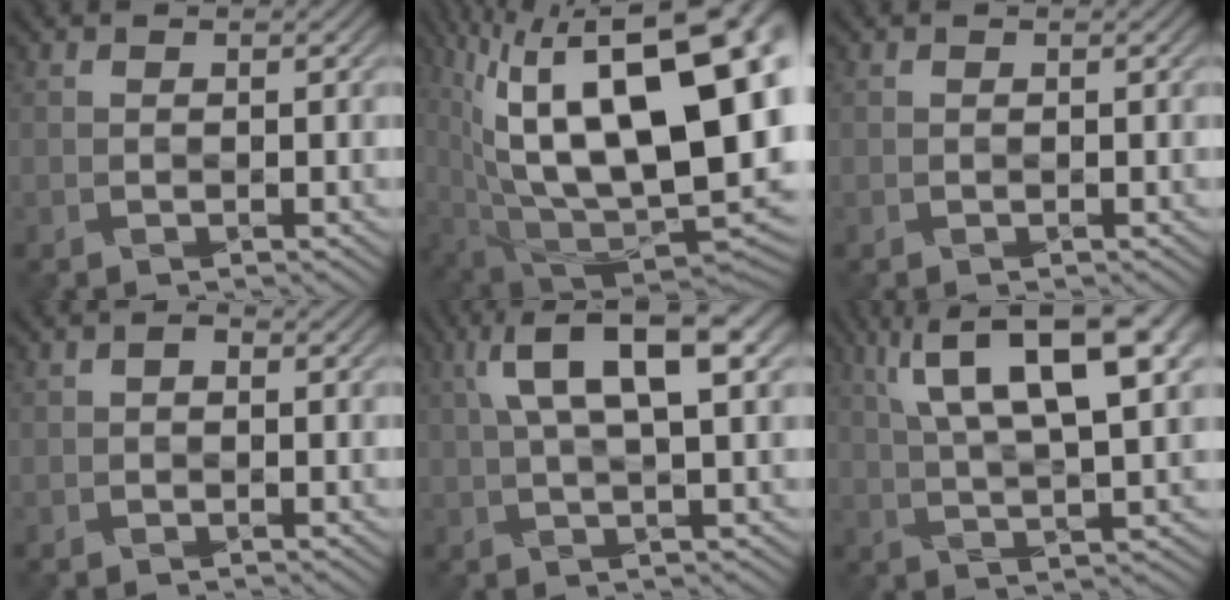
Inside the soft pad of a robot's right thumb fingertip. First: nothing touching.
{"total": 23.0, "force": [5.5, 10.5, 19.7], "torque": [-0.308, 0.037, 0.116]}
{"total": 0.0}
{"total": 0.8, "force": [0.0, 0.5, 0.6], "torque": [-0.006, 0.000, 0.000]}
{"total": 9.6, "force": [3.7, 2.3, 8.5], "torque": [-0.142, 0.023, 0.066]}
{"total": 14.1, "force": [6.5, 4.0, 11.9], "torque": [-0.214, 0.009, 0.119]}